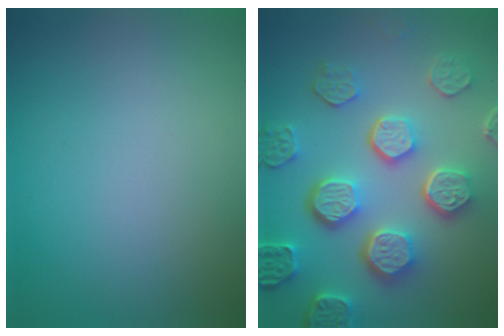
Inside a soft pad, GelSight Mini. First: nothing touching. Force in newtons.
{"total": 7.6, "press": 5.9, "slide": 4.8}